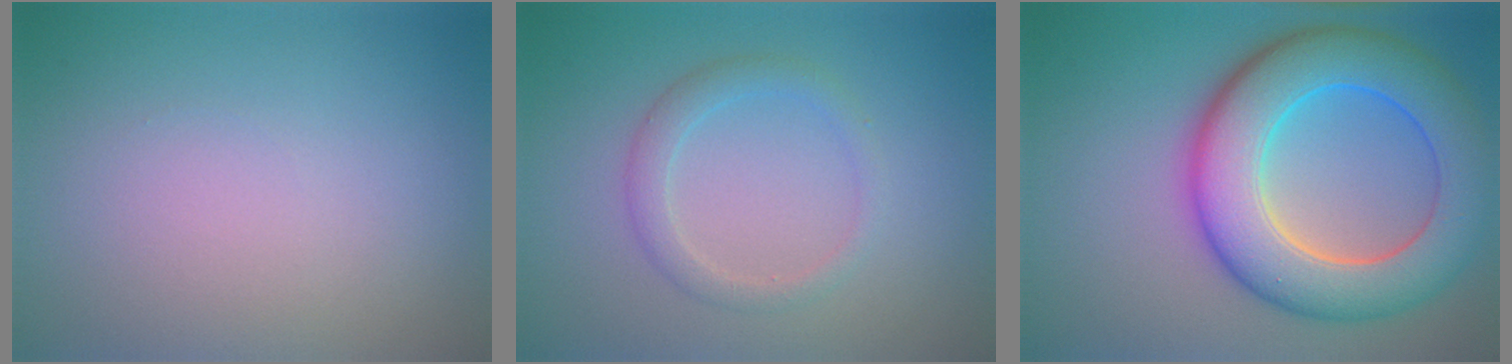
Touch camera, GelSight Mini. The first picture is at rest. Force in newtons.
{"total": 2.1, "press": 2.1, "slide": 0.2}
{"total": 10.4, "press": 10.4, "slide": 0.3}